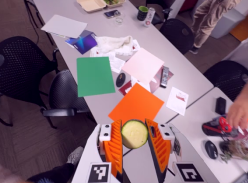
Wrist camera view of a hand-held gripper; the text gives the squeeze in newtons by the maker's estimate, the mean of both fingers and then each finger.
{"total": 12.6, "left": 13.1, "right": 12.0}